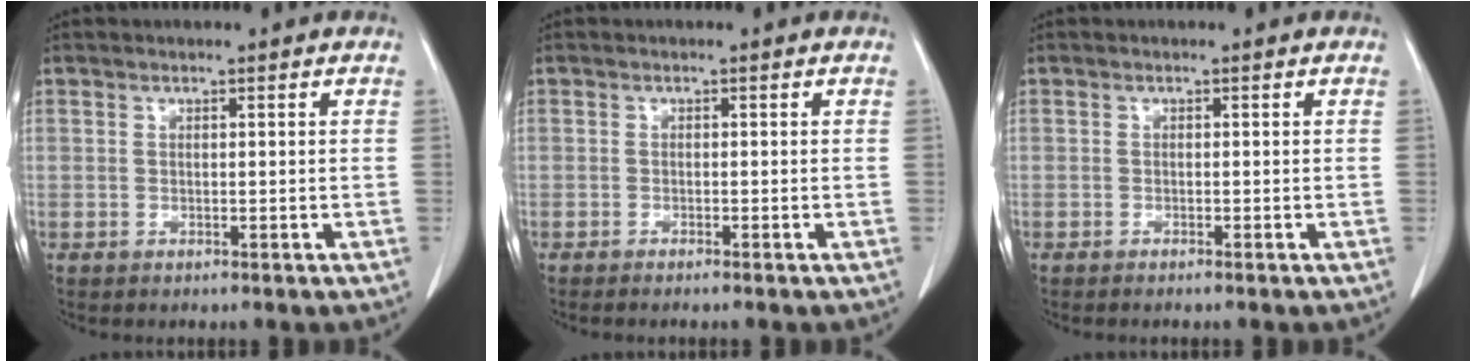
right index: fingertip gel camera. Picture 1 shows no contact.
{"total": 1.7, "force": [-1.4, -0.3, 0.9], "torque": [-0.011, 0.001, -0.019]}
{"total": 1.1, "force": [-0.9, -0.2, 0.5], "torque": [-0.008, 0.000, -0.013]}